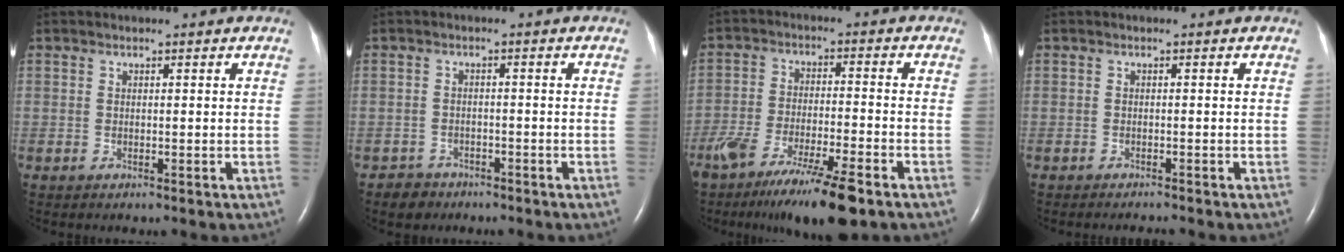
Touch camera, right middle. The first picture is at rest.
{"total": 2.7, "force": [-2.0, 1.8, -0.2], "torque": [-0.008, 0.007, -0.031]}
{"total": 14.2, "force": [-9.7, 1.4, 10.2], "torque": [-0.176, -0.039, -0.166]}
{"total": 1.2, "force": [-1.2, -0.2, 0.1], "torque": [-0.004, -0.004, -0.015]}